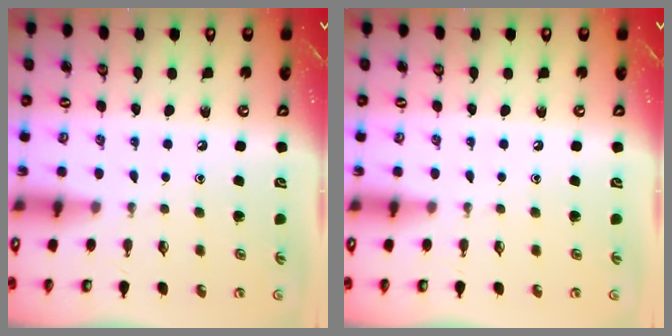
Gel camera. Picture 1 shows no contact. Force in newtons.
{"total": 0.0}